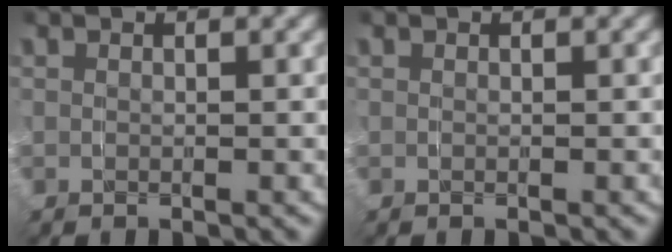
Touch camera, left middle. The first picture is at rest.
{"total": 0.0}